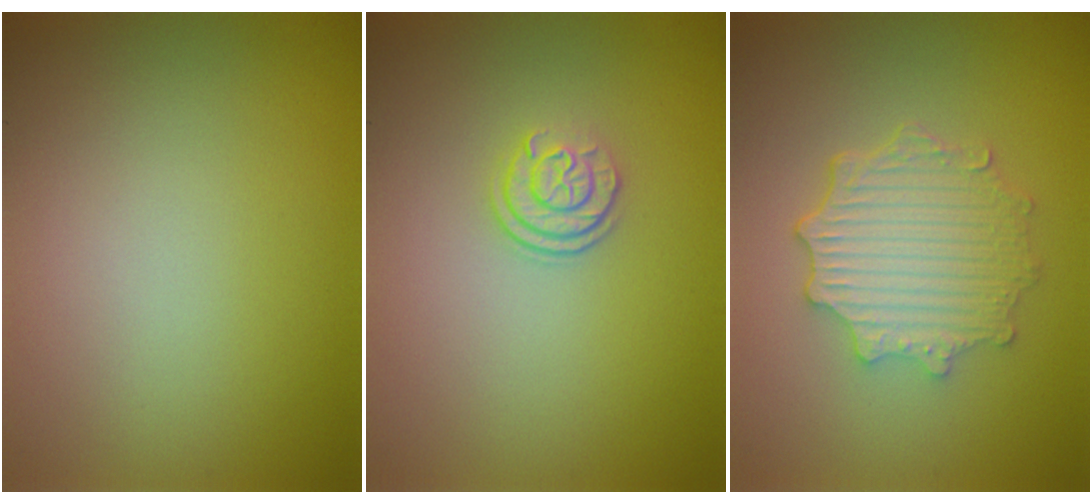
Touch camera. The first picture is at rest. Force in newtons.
{"total": 2.4, "press": 1.8, "slide": 1.5}
{"total": 4.8, "press": 3.7, "slide": 3.0}